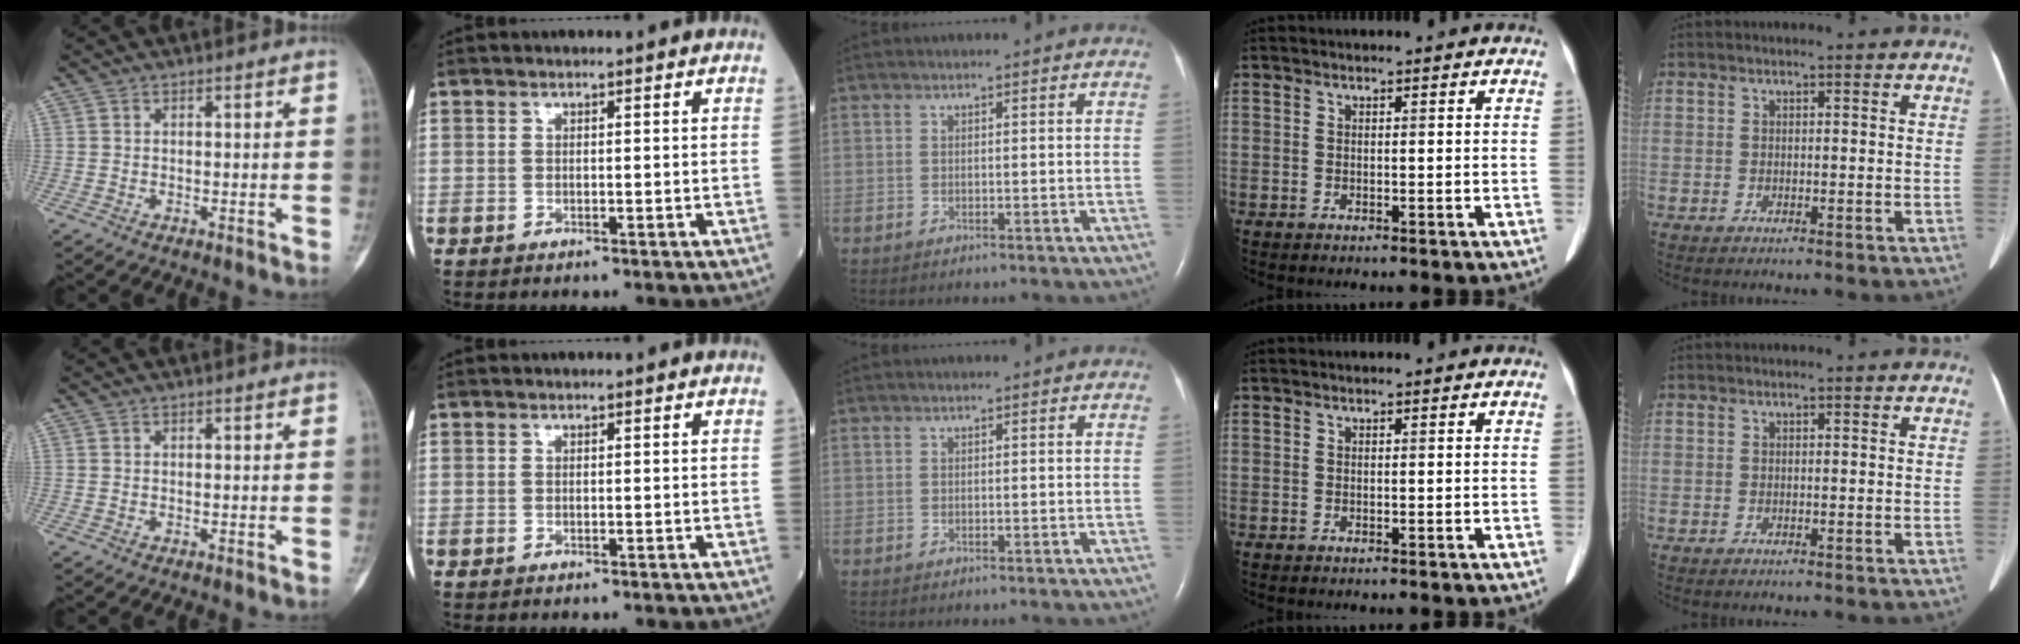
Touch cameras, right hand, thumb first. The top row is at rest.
{}